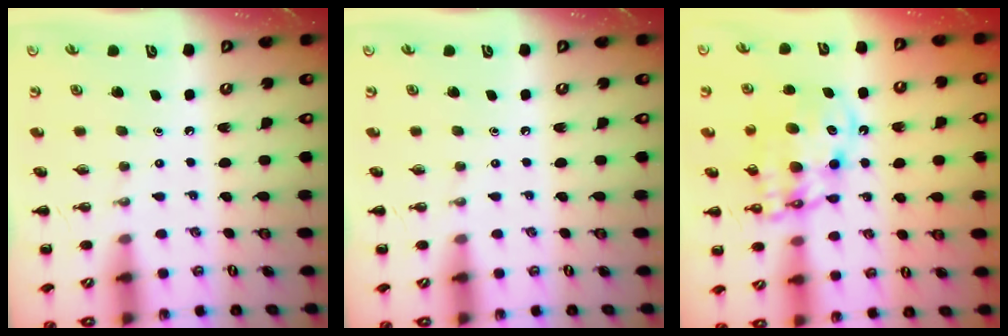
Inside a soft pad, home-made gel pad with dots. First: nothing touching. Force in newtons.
{"total": 0.0}
{"total": 12.6, "press": 12.2, "slide": 3.3}